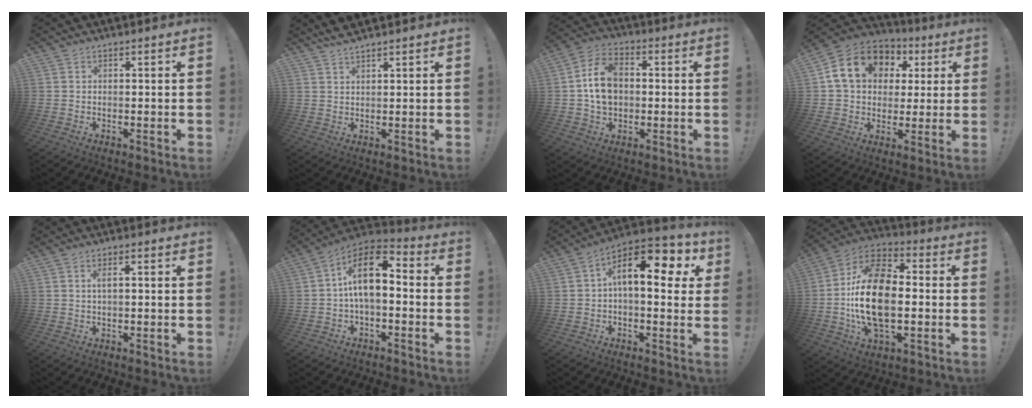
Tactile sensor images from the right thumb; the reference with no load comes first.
{"total": 3.0, "force": [2.8, 0.1, 1.2], "torque": [-0.030, -0.013, 0.052]}
{"total": 12.1, "force": [0.7, 9.2, 7.8], "torque": [-0.125, 0.014, 0.016]}
{"total": 16.1, "force": [5.4, 12.5, 8.5], "torque": [-0.127, -0.005, 0.108]}
{"total": 2.5, "force": [0.3, 0.4, 2.4], "torque": [-0.041, 0.001, 0.002]}
{"total": 13.5, "force": [1.4, 6.8, 11.6], "torque": [-0.195, 0.008, 0.026]}
{"total": 15.1, "force": [4.1, 6.5, 13.0], "torque": [-0.194, -0.010, 0.062]}
{"total": 22.0, "force": [-1.7, 13.2, 17.5], "torque": [-0.316, 0.015, -0.027]}